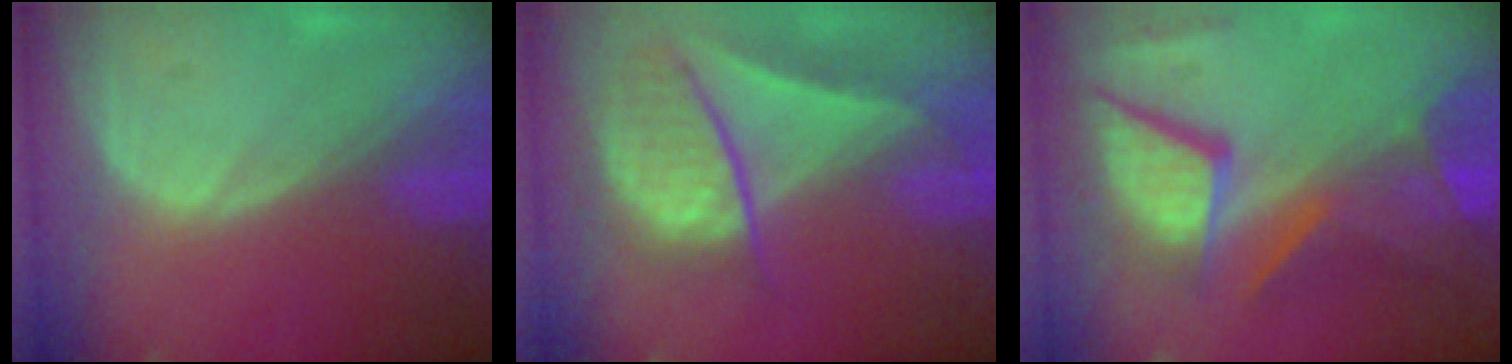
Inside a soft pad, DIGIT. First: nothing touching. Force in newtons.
{"total": 9.4, "press": 8.1, "slide": 4.8}
{"total": 12.4, "press": 10.2, "slide": 7.0}